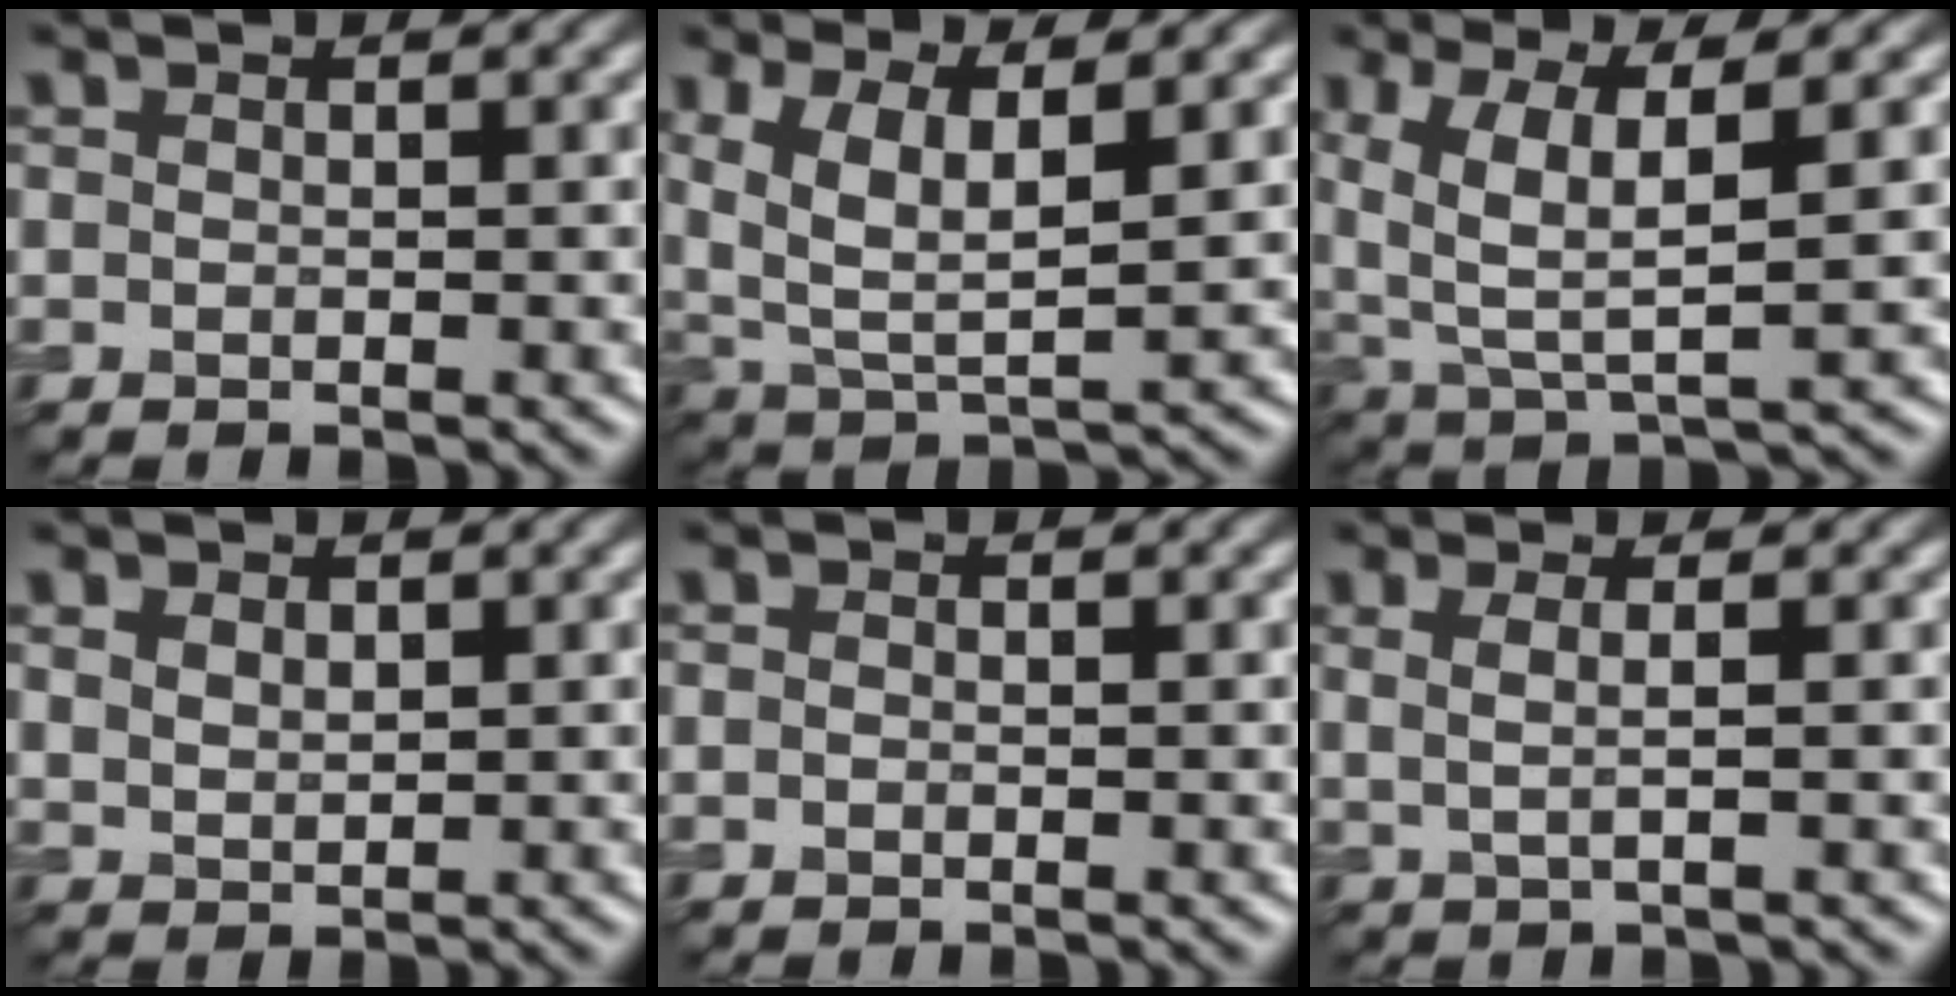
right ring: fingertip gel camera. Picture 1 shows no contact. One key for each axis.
{"total": 6.7, "fx": 2.6, "fy": 2.8, "fz": 5.5, "tx": -0.121, "ty": 0.001, "tz": 0.050}
{"total": 6.5, "fx": 2.2, "fy": 2.1, "fz": 5.7, "tx": -0.120, "ty": 0.002, "tz": 0.044}
{"total": 1.4, "fx": 0.9, "fy": 0.8, "fz": 0.6, "tx": -0.012, "ty": 0.005, "tz": 0.021}
{"total": 0.0}
{"total": 2.0, "fx": 0.6, "fy": 0.6, "fz": 1.8, "tx": -0.031, "ty": -0.001, "tz": -0.002}